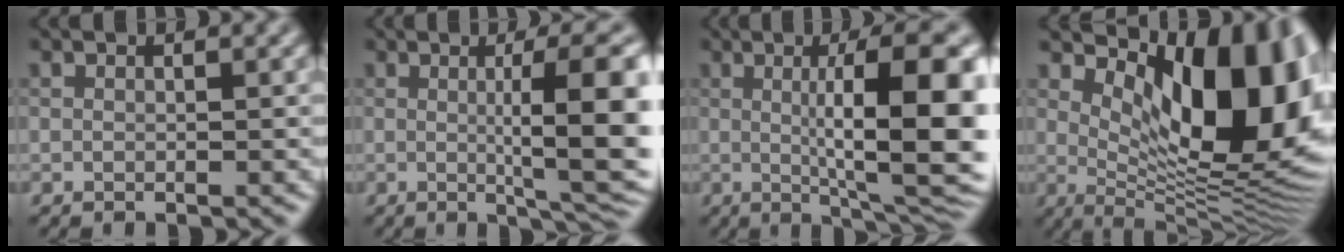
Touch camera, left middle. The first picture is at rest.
{"total": 9.3, "force": [0.2, 2.1, 9.0], "torque": [-0.113, -0.003, 0.008]}
{"total": 12.5, "force": [0.6, 3.3, 12.1], "torque": [-0.147, 0.002, 0.013]}
{"total": 13.7, "force": [4.0, 6.3, 11.4], "torque": [-0.143, -0.003, 0.070]}